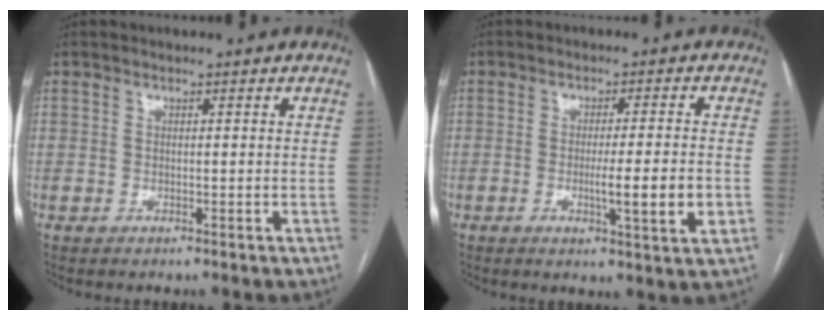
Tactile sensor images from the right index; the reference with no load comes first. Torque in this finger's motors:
{"motor_torque": [1.55, -0.17, 0.60, 0.08]}